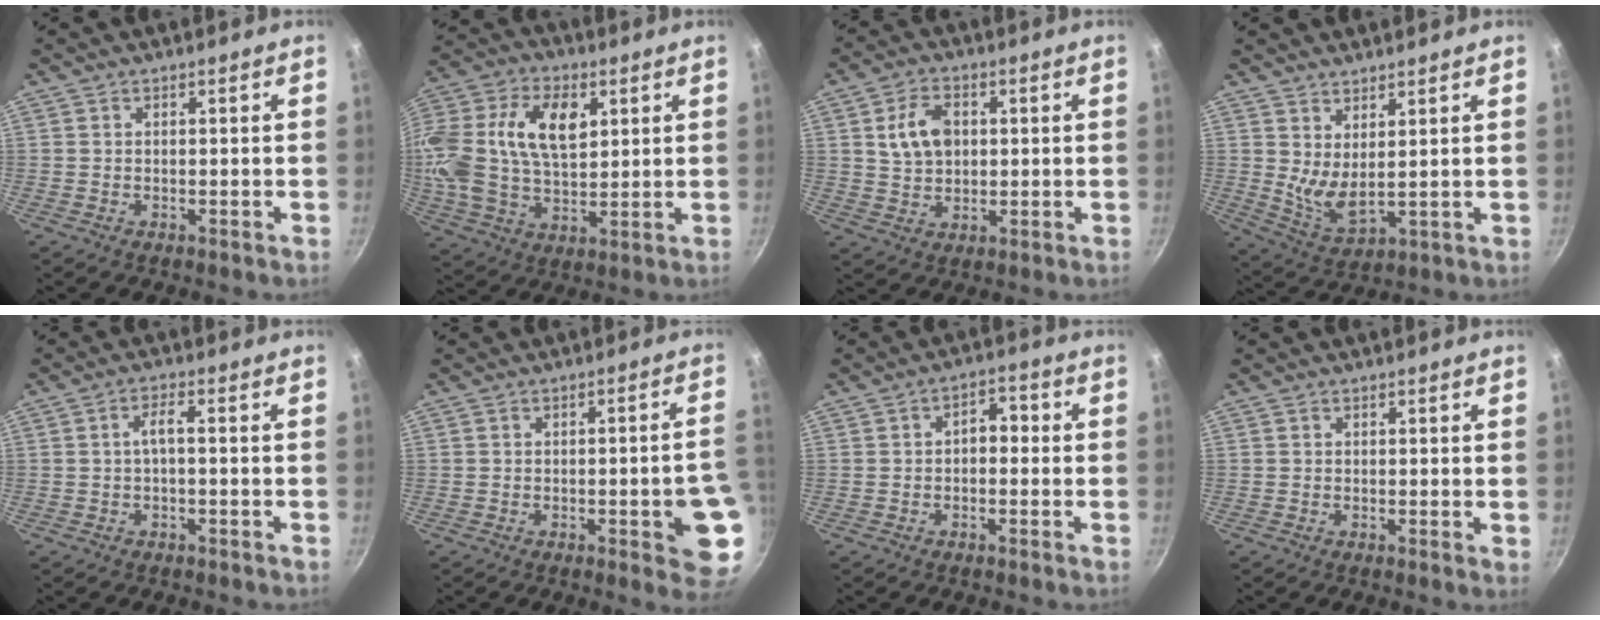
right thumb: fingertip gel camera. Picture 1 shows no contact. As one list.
[{"total": 22.1, "force": [5.2, 13.9, 16.5], "torque": [-0.340, 0.016, 0.089]}, {"total": 8.2, "force": [1.6, 5.8, 5.5], "torque": [-0.084, 0.005, 0.028]}, {"total": 6.7, "force": [3.5, 2.5, 5.2], "torque": [-0.084, -0.045, 0.069]}, {"total": 2.7, "force": [-0.4, 0.7, 2.5], "torque": [-0.057, 0.016, -0.009]}, {"total": 10.5, "force": [-2.7, 2.6, 9.8], "torque": [-0.086, 0.020, -0.029]}, {"total": 4.1, "force": [-0.2, 2.7, 3.1], "torque": [-0.021, 0.016, -0.012]}, {"total": 0.9, "force": [0.3, 0.3, 0.9], "torque": [-0.011, -0.002, 0.001]}]